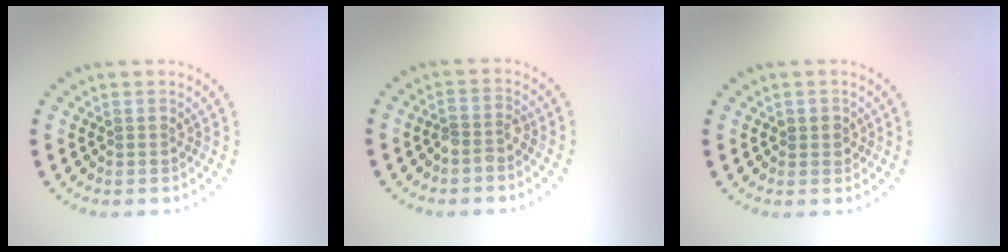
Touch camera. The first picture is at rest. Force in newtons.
{"total": 1.5, "press": 1.3, "slide": 0.8}
{"total": 1.1, "press": 1.0, "slide": 0.4}